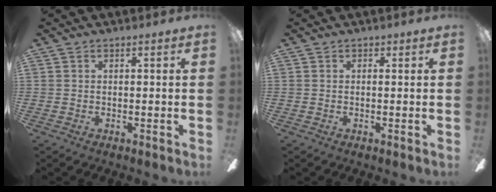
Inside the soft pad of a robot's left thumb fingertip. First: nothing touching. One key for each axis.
{"total": 0.0}